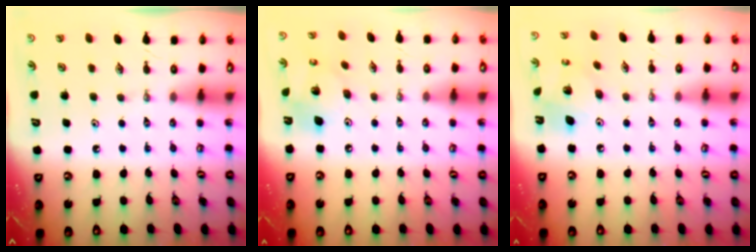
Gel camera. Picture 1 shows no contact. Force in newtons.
{"total": 14.7, "press": 14.4, "slide": 3.2}
{"total": 10.1, "press": 10.1, "slide": 0.5}